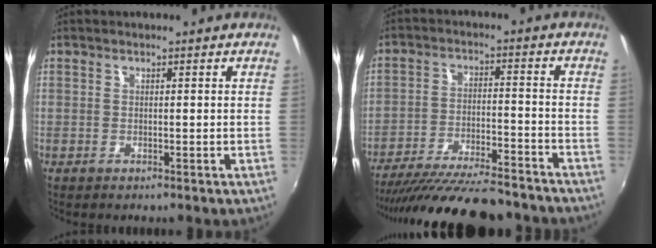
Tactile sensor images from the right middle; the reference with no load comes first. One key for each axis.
{"total": 21.2, "fx": -18.6, "fy": 3.9, "fz": 9.3, "tx": -0.179, "ty": -0.037, "tz": -0.274}